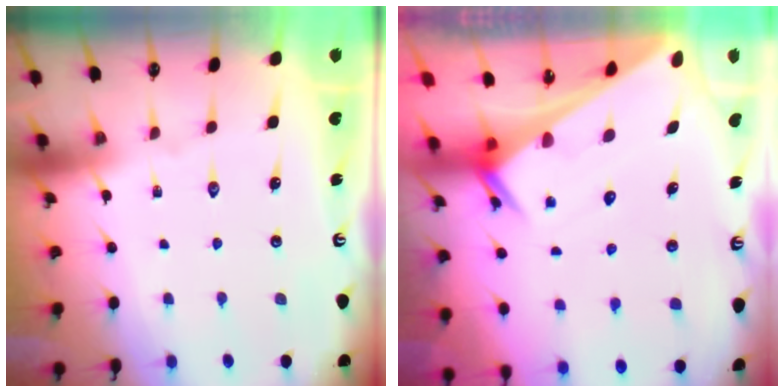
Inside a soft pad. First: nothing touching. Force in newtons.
{"total": 2.9, "press": 2.9, "slide": 0.2}